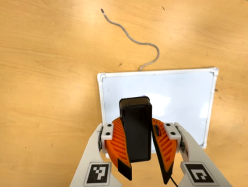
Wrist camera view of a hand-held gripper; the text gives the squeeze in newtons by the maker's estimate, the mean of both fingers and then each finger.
{"total": 11.4, "left": 10.7, "right": 12.1}